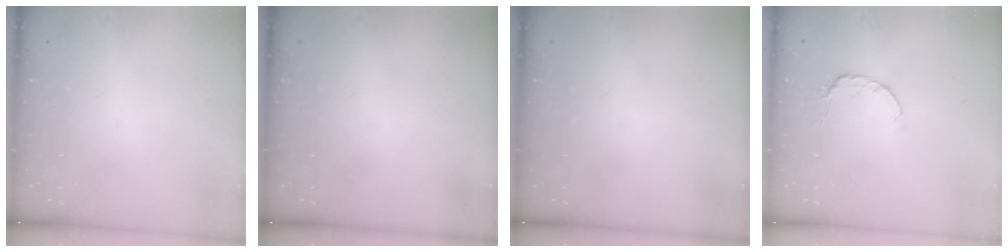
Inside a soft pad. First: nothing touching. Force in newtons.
{"total": 0.0}
{"total": 0.0}
{"total": 3.3, "press": 3.3, "slide": 0.3}